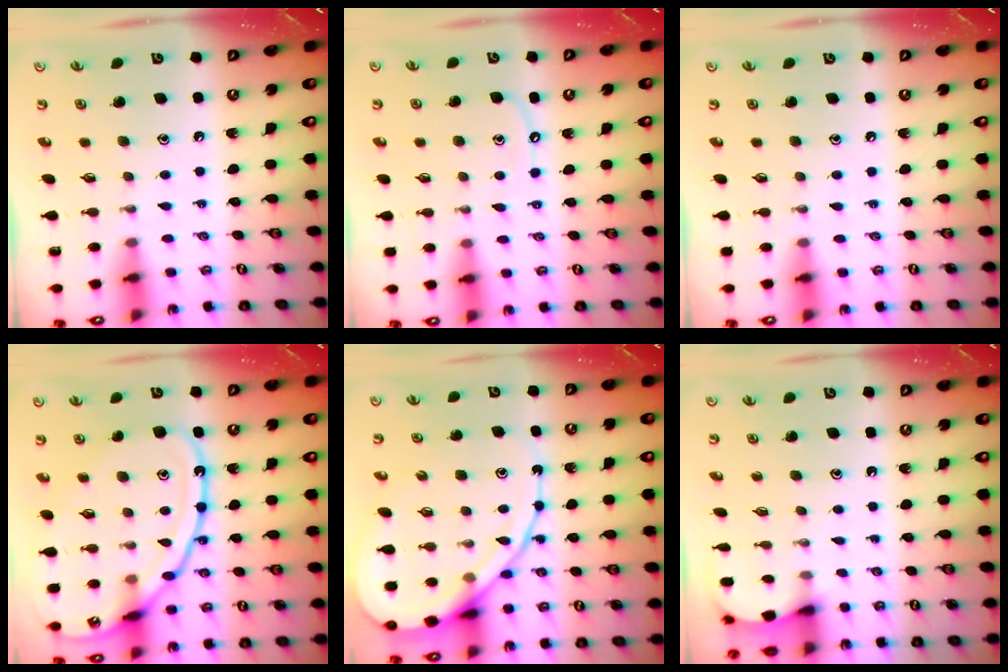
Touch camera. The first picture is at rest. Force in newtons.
{"total": 6.8, "press": 6.8, "slide": 0.6}
{"total": 2.3, "press": 2.3, "slide": 0.4}
{"total": 17.3, "press": 17.2, "slide": 1.6}
{"total": 15.4, "press": 15.3, "slide": 1.3}
{"total": 2.6, "press": 2.6, "slide": 0.3}